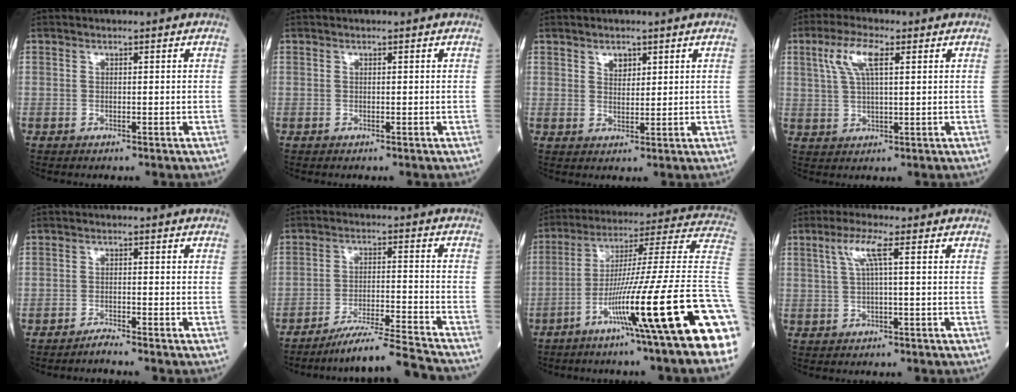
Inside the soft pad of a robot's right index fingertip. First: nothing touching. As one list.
[{"total": 0.0}, {"total": 2.3, "force": [1.4, 1.4, 1.1], "torque": [-0.018, 0.000, 0.026]}, {"total": 6.3, "force": [2.6, 1.7, 5.5], "torque": [-0.118, 0.015, 0.052]}, {"total": 1.8, "force": [-1.7, -0.6, 0.3], "torque": [-0.006, -0.002, -0.033]}, {"total": 11.9, "force": [-11.1, -2.0, 3.6], "torque": [-0.045, -0.004, -0.186]}, {"total": 24.9, "force": [-10.5, -2.1, 22.5], "torque": [-0.280, -0.029, -0.190]}, {"total": 3.7, "force": [1.0, -0.2, 3.5], "torque": [-0.079, 0.014, 0.024]}]